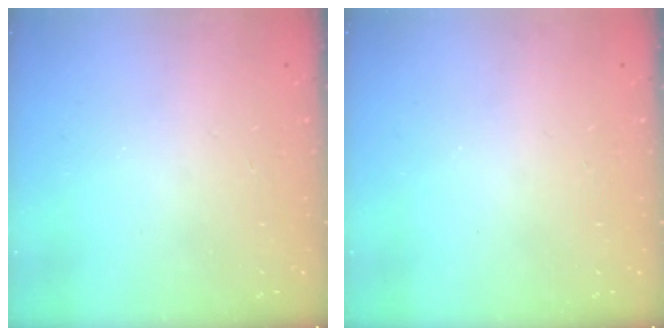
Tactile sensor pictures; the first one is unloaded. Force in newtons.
{"total": 0.0}